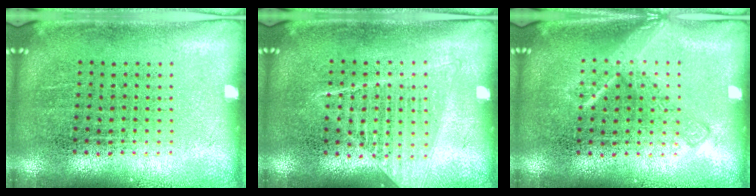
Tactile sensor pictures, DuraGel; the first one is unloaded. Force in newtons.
{"total": 1.1, "press": 1.0, "slide": 0.3}
{"total": 2.0, "press": 2.0, "slide": 0.4}